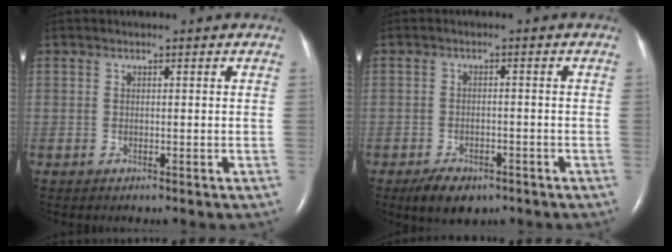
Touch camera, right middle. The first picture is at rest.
{"total": 5.2, "force": [-3.7, 2.5, 2.7], "torque": [-0.047, -0.003, -0.053]}